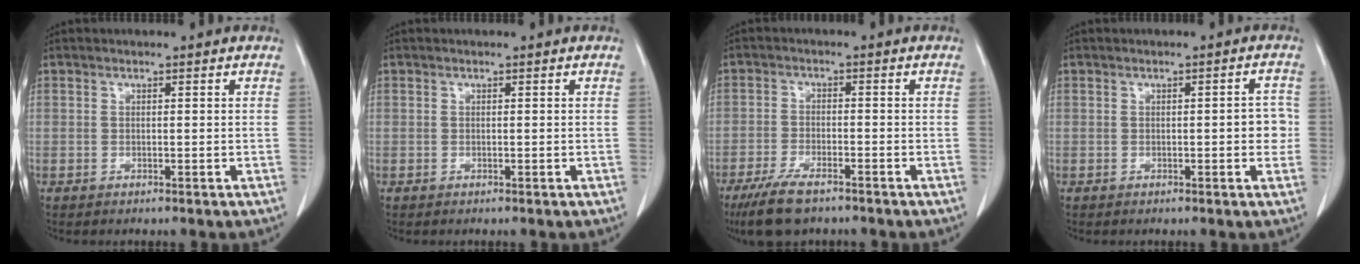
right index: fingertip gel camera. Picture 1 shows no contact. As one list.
[{"total": 0.0}, {"total": 7.0, "force": [-5.3, 1.8, 4.3], "torque": [-0.085, -0.015, -0.094]}, {"total": 2.9, "force": [-0.3, 0.9, 2.7], "torque": [-0.025, 0.004, -0.006]}]